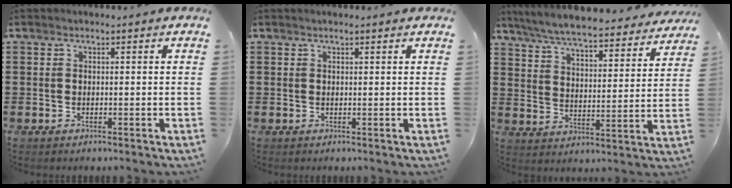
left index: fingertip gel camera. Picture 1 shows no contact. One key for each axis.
{"total": 0.6, "fx": 0.5, "fy": 0.0, "fz": 0.4, "tx": -0.009, "ty": 0.001, "tz": 0.008}
{"total": 6.8, "fx": 6.4, "fy": 0.1, "fz": 2.4, "tx": -0.075, "ty": -0.043, "tz": 0.109}